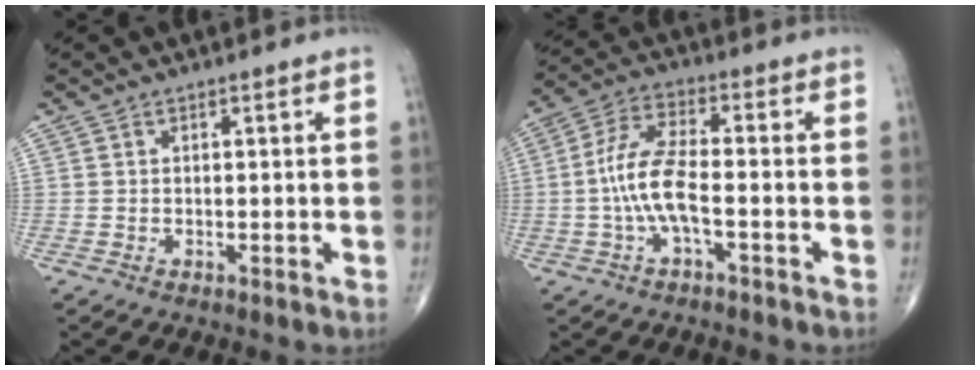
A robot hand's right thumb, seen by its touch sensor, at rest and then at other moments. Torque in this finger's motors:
{"motor_torque": [2.67, 2.33, 1.01, -0.16, 0.43]}